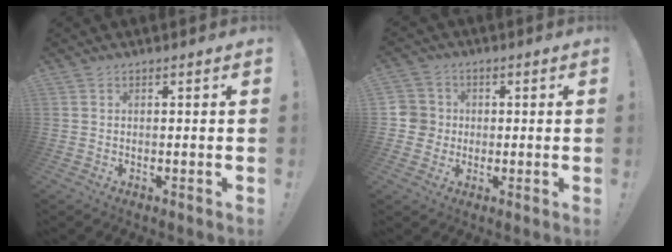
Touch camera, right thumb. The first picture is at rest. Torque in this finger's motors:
{"motor_torque": [0.00, -0.03, 0.27, -0.14, 0.00]}